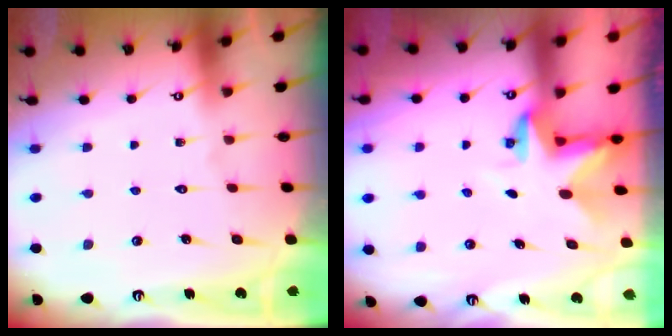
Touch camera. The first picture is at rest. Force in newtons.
{"total": 2.8, "press": 2.8, "slide": 0.2}